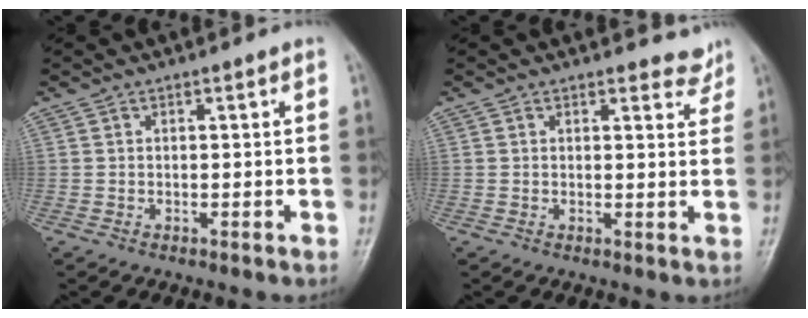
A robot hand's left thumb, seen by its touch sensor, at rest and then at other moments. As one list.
[{"total": 3.2, "force": [2.9, 1.3, 0.2], "torque": [0.022, -0.022, 0.023]}]